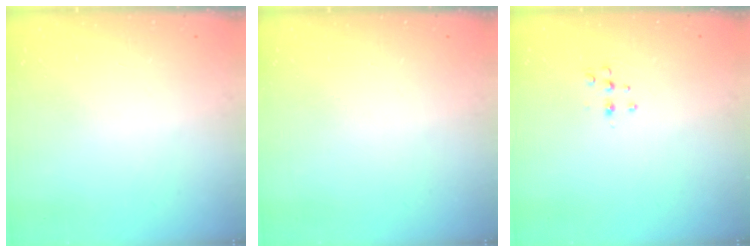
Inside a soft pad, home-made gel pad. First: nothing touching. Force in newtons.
{"total": 0.0}
{"total": 5.3, "press": 5.2, "slide": 0.8}